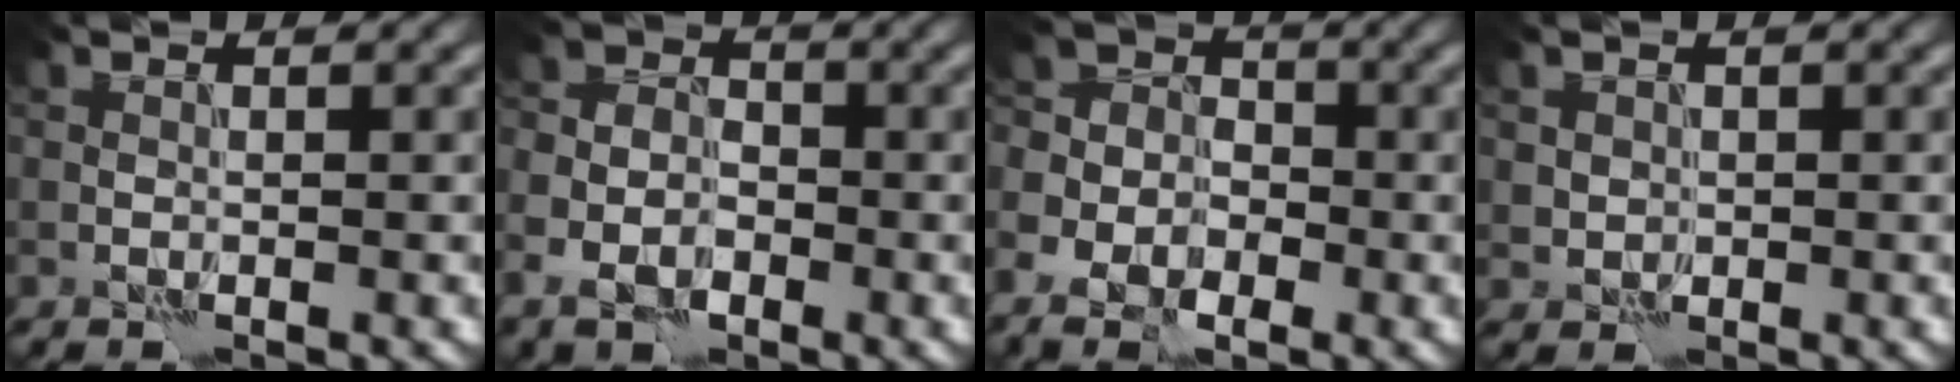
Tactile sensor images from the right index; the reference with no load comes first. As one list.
[{"total": 5.0, "force": [-2.4, 3.6, 2.5], "torque": [-0.028, -0.008, -0.052]}, {"total": 8.5, "force": [-5.0, 5.9, 3.7], "torque": [-0.046, -0.024, -0.088]}, {"total": 1.1, "force": [0.2, 1.1, -0.1], "torque": [0.008, -0.002, 0.006]}]